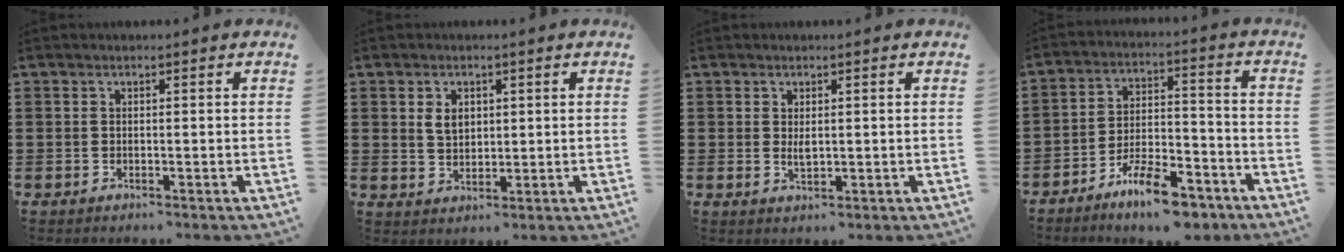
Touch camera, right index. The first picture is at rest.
{"total": 3.3, "force": [1.0, 2.3, 2.2], "torque": [-0.049, 0.008, 0.017]}
{"total": 1.7, "force": [0.4, 0.8, 1.4], "torque": [-0.029, 0.004, 0.007]}
{"total": 9.3, "force": [-7.4, 2.3, 5.0], "torque": [-0.089, 0.020, -0.135]}